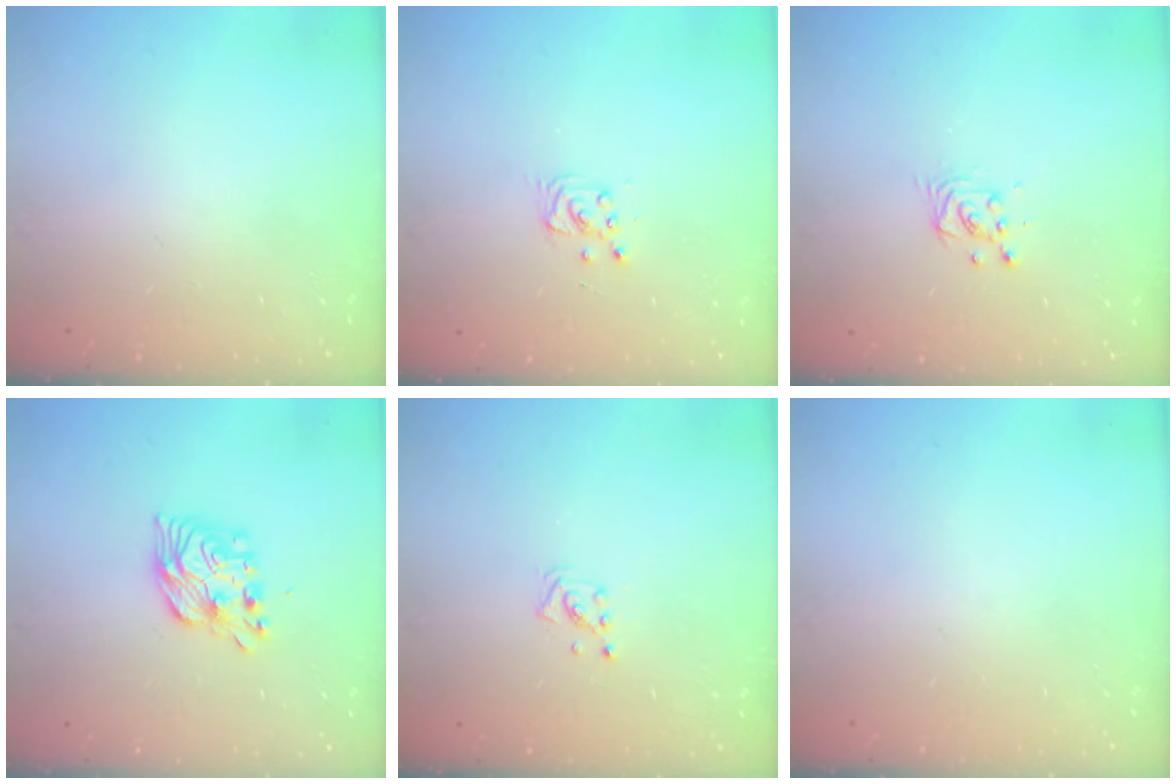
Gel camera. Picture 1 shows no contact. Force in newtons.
{"total": 3.6, "press": 3.6, "slide": 0.4}
{"total": 3.7, "press": 3.7, "slide": 0.3}
{"total": 11.5, "press": 11.5, "slide": 0.4}
{"total": 1.9, "press": 1.9, "slide": 0.1}
{"total": 0.0}